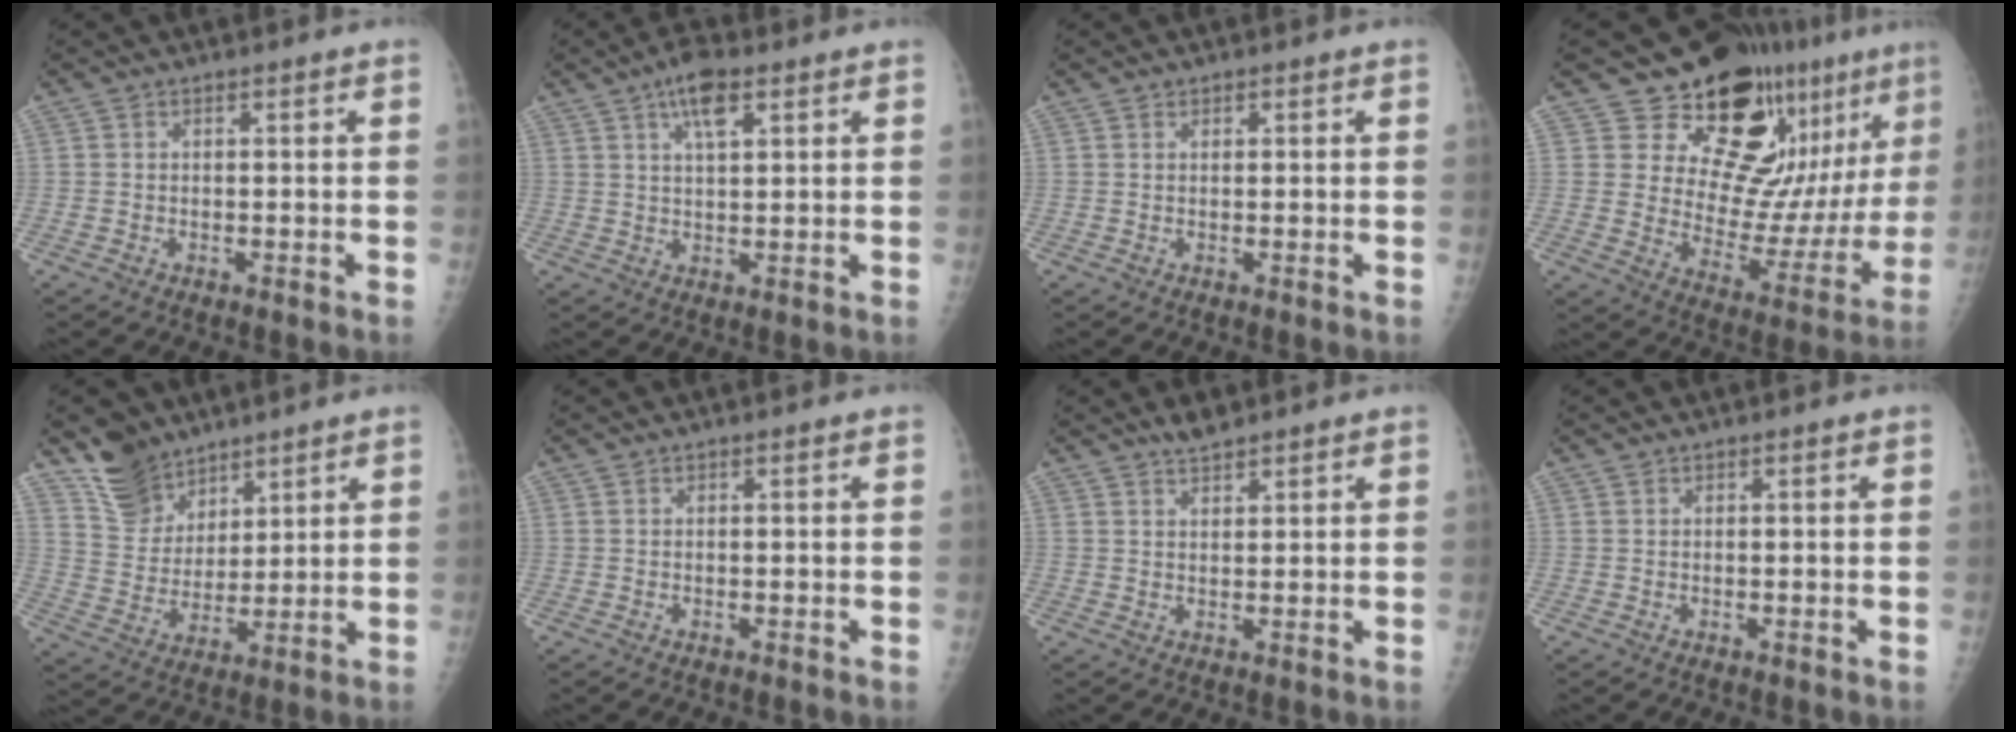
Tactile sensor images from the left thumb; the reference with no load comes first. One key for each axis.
{"total": 6.3, "fx": 3.2, "fy": 2.3, "fz": 4.9, "tx": -0.079, "ty": -0.004, "tz": 0.053}
{"total": 0.7, "fx": 0.4, "fy": 0.5, "fz": 0.3, "tx": 0.001, "ty": -0.001, "tz": 0.005}
{"total": 20.0, "fx": 13.3, "fy": 8.9, "fz": 12.0, "tx": -0.110, "ty": -0.090, "tz": 0.188}
{"total": 9.4, "fx": 7.4, "fy": 5.6, "fz": 1.4, "tx": 0.001, "ty": -0.052, "tz": 0.155}
{"total": 0.0}
{"total": 2.9, "fx": 2.5, "fy": 0.8, "fz": 1.2, "tx": -0.016, "ty": -0.011, "tz": 0.043}
{"total": 0.0}